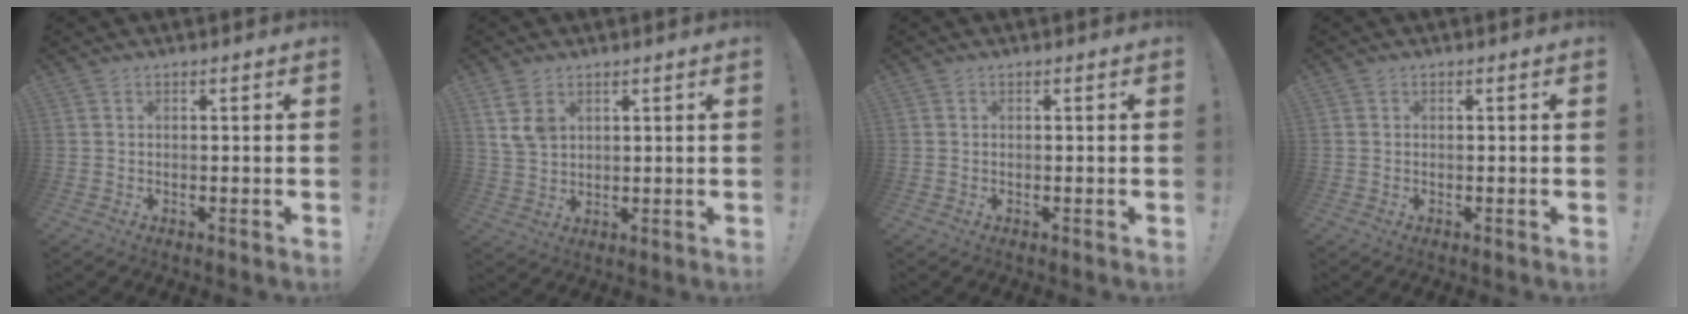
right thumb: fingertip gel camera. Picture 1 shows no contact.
{"total": 6.2, "force": [3.2, 4.1, 3.4], "torque": [-0.057, -0.009, 0.064]}
{"total": 0.0}
{"total": 0.5, "force": [0.1, 0.5, 0.0], "torque": [-0.005, 0.004, 0.002]}